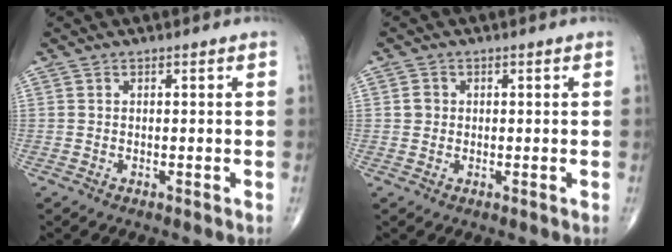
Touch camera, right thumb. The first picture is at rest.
{"total": 1.8, "force": [0.2, 1.7, 0.6], "torque": [-0.002, 0.002, 0.003]}